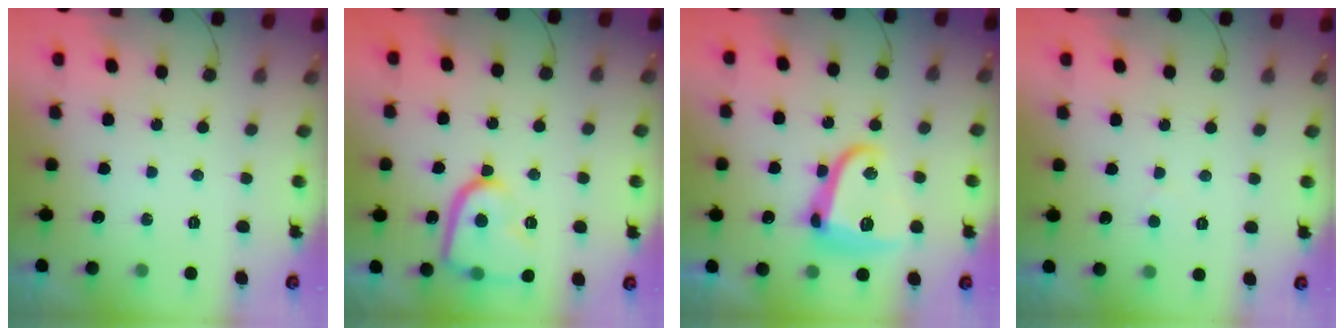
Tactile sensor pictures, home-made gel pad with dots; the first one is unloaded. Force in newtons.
{"total": 14.7, "press": 14.6, "slide": 1.3}
{"total": 15.6, "press": 15.5, "slide": 0.5}
{"total": 2.2, "press": 2.2, "slide": 0.2}